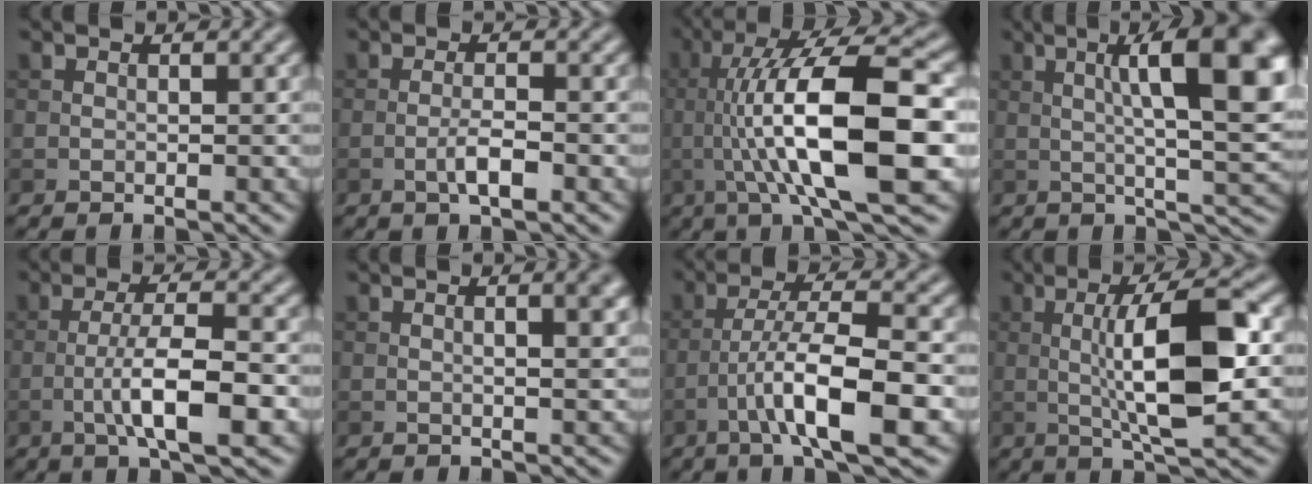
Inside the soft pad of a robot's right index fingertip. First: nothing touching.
{"total": 2.3, "force": [-1.0, 0.4, 2.1], "torque": [-0.039, 0.003, -0.021]}
{"total": 12.9, "force": [-0.5, 3.3, 12.5], "torque": [-0.192, 0.011, -0.010]}
{"total": 12.3, "force": [2.5, 3.1, 11.7], "torque": [-0.154, 0.005, 0.035]}
{"total": 6.3, "force": [-2.0, 1.4, 5.8], "torque": [-0.101, 0.007, -0.036]}
{"total": 3.5, "force": [0.9, 1.3, 3.2], "torque": [-0.023, 0.012, 0.002]}
{"total": 8.4, "force": [-3.2, 1.7, 7.6], "torque": [-0.126, 0.013, -0.061]}
{"total": 9.4, "force": [0.1, 2.3, 9.2], "torque": [-0.144, 0.003, 0.000]}